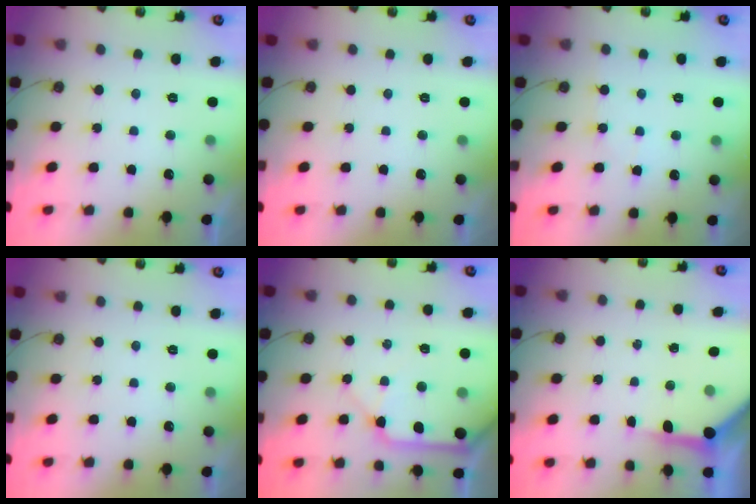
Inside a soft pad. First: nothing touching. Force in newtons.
{"total": 0.0}
{"total": 3.2, "press": 3.1, "slide": 0.4}
{"total": 0.0}
{"total": 10.5, "press": 10.4, "slide": 1.6}
{"total": 7.0, "press": 7.0, "slide": 0.6}